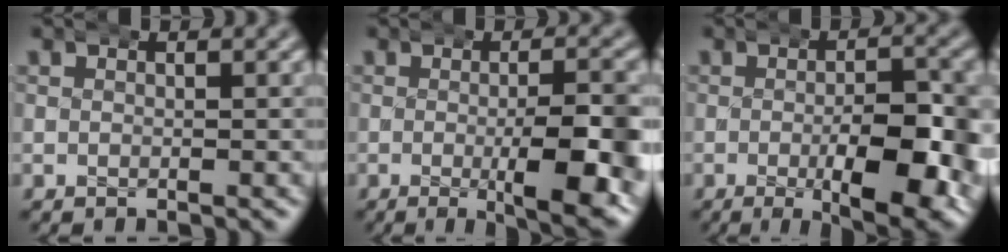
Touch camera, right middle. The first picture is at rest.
{"total": 9.5, "force": [-2.4, 2.9, 8.7], "torque": [-0.107, -0.018, -0.028]}
{"total": 11.1, "force": [-2.5, 4.3, 9.9], "torque": [-0.129, -0.025, -0.027]}